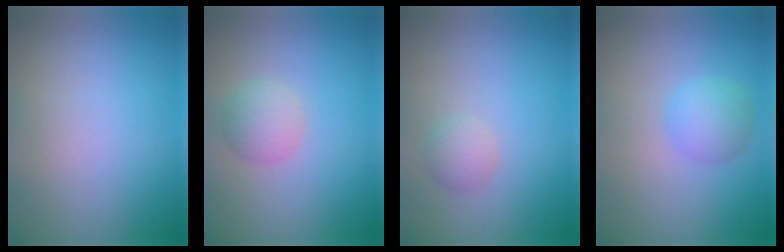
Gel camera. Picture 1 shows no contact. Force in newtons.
{"total": 2.1, "press": 2.1, "slide": 0.0}
{"total": 1.4, "press": 1.4, "slide": 0.1}
{"total": 2.4, "press": 2.4, "slide": 0.1}